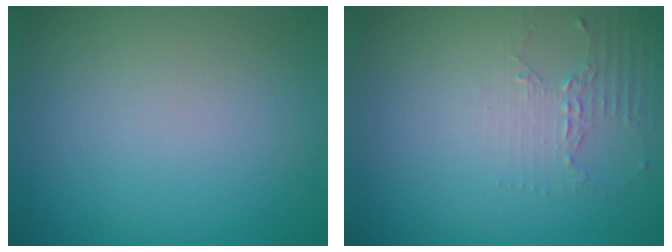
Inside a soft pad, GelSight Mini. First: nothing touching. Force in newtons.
{"total": 2.1, "press": 1.5, "slide": 1.5}